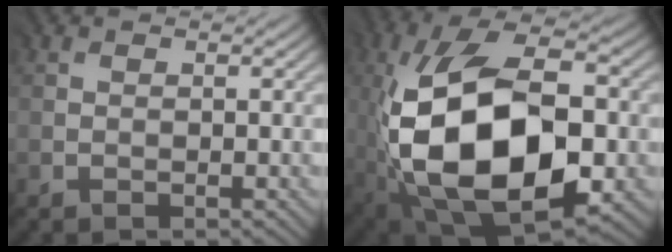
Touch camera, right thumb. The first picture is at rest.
{"total": 17.5, "force": [-3.1, 9.8, 14.1], "torque": [-0.269, -0.011, -0.055]}